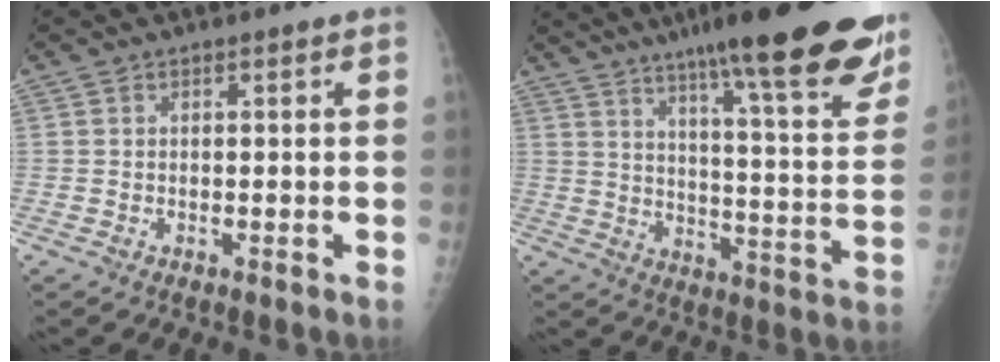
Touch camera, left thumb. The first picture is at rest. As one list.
[{"total": 28.5, "force": [20.1, 4.4, 19.8], "torque": [-0.259, -0.081, 0.273]}]